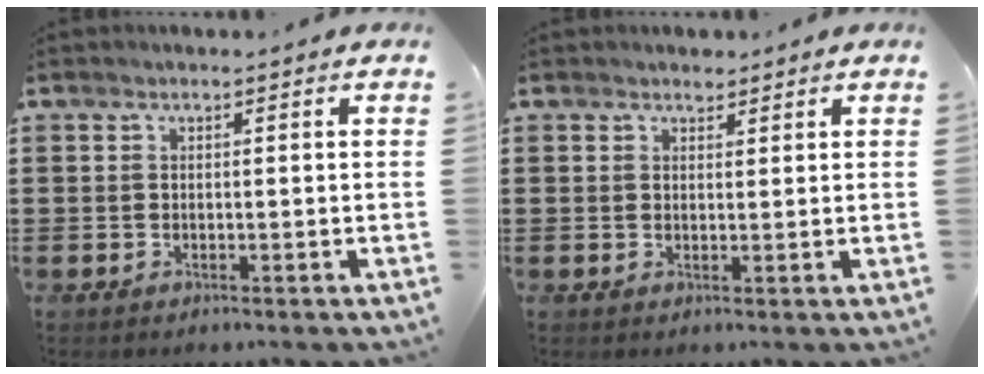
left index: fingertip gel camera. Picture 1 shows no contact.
{"total": 1.7, "force": [1.5, 0.8, 0.2], "torque": [0.000, 0.001, 0.026]}